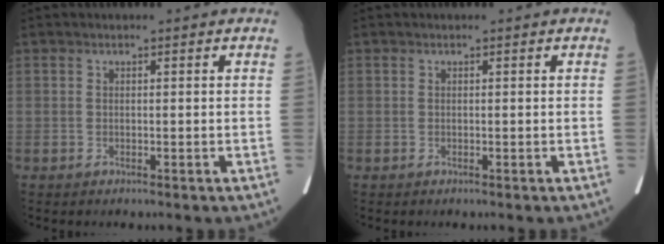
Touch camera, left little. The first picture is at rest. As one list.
[{"total": 0.0}]